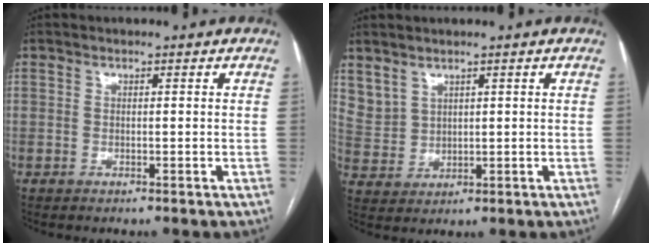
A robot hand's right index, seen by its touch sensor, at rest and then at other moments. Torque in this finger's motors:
{"motor_torque": [0.17, 0.25, 0.03, 0.00]}